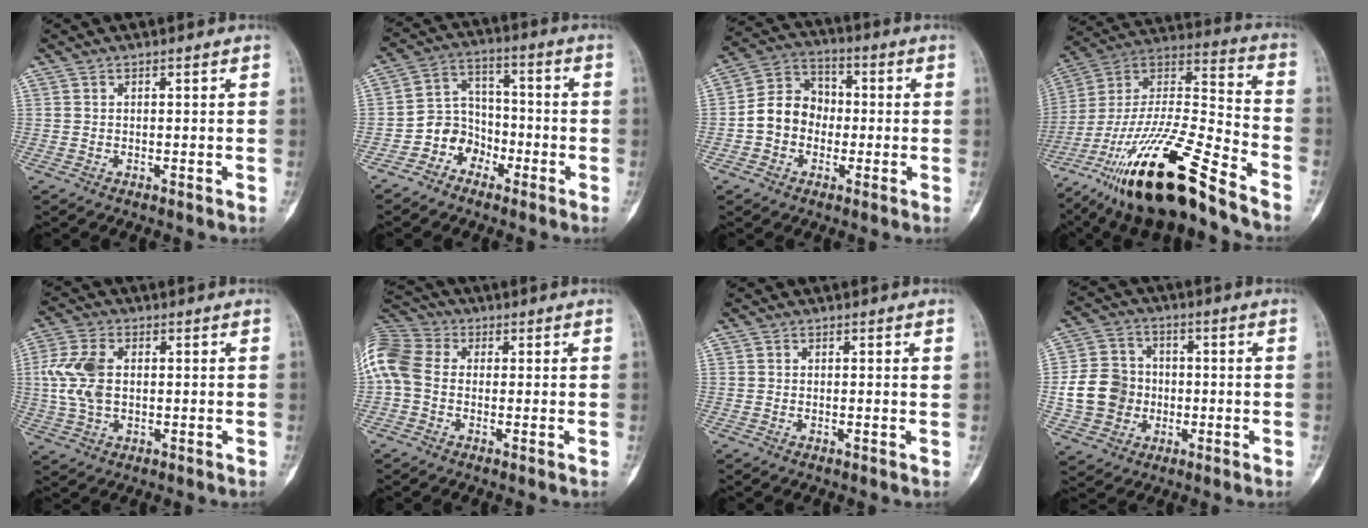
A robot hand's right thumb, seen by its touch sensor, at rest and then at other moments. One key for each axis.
{"total": 7.6, "fx": -4.1, "fy": 6.2, "fz": 1.6, "tx": 0.015, "ty": 0.058, "tz": -0.082}
{"total": 9.7, "fx": -1.4, "fy": 8.3, "fz": 4.9, "tx": -0.067, "ty": 0.038, "tz": -0.039}
{"total": 26.7, "fx": -17.8, "fy": 5.8, "fz": 19.0, "tx": -0.371, "ty": 0.055, "tz": -0.317}
{"total": 9.1, "fx": 0.7, "fy": 5.7, "fz": 7.0, "tx": -0.161, "ty": 0.008, "tz": 0.016}
{"total": 12.9, "fx": 0.6, "fy": 9.8, "fz": 8.4, "tx": -0.203, "ty": 0.029, "tz": 0.002}
{"total": 0.7, "fx": 0.2, "fy": 0.0, "fz": 0.7, "tx": -0.013, "ty": -0.001, "tz": 0.001}
{"total": 11.0, "fx": -1.4, "fy": 9.9, "fz": 4.7, "tx": -0.066, "ty": 0.016, "tz": -0.027}